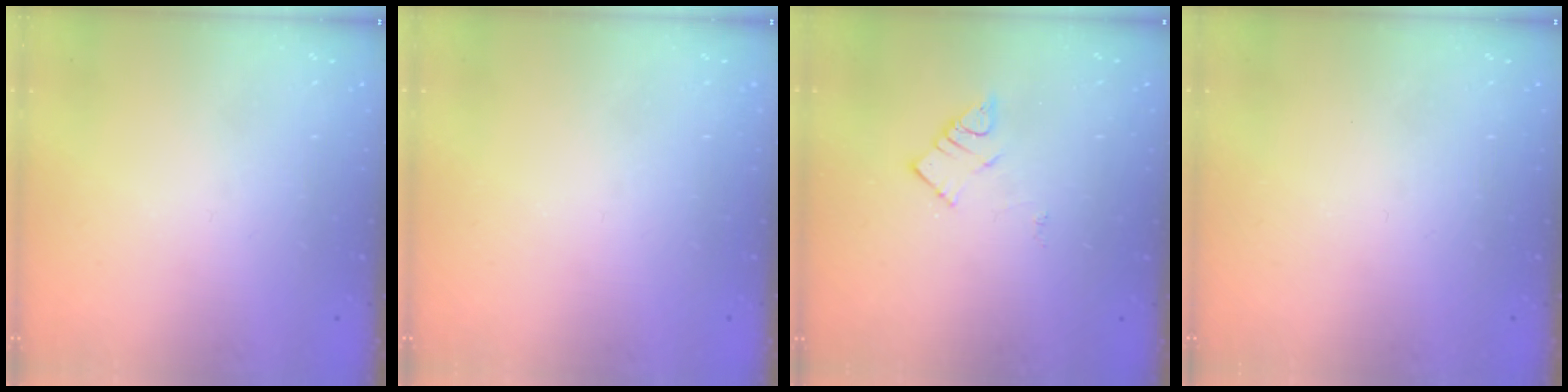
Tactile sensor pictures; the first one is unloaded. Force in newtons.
{"total": 0.0}
{"total": 5.3, "press": 5.3, "slide": 0.2}
{"total": 0.0}